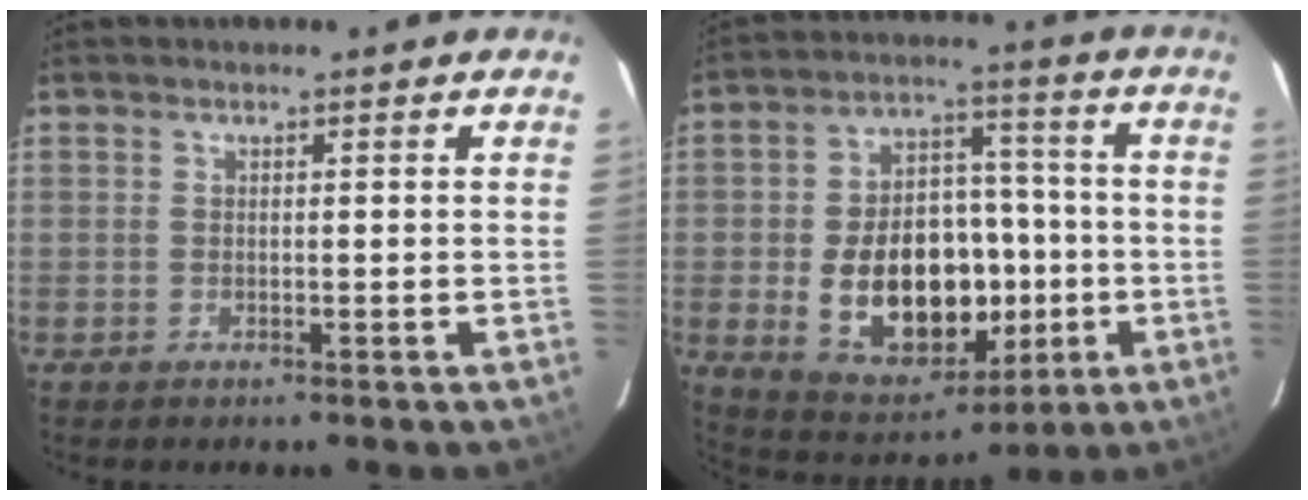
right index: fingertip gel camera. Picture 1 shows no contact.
{"total": 20.2, "force": [-3.7, 13.3, 14.7], "torque": [-0.287, 0.021, -0.032]}